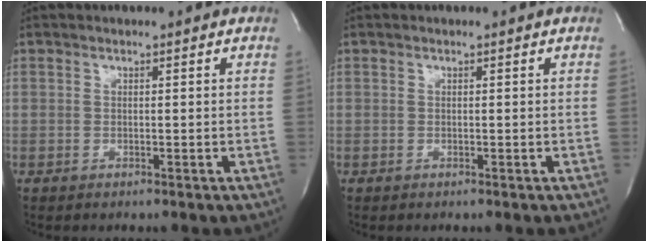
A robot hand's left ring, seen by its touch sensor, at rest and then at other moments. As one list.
[{"total": 0.0}]